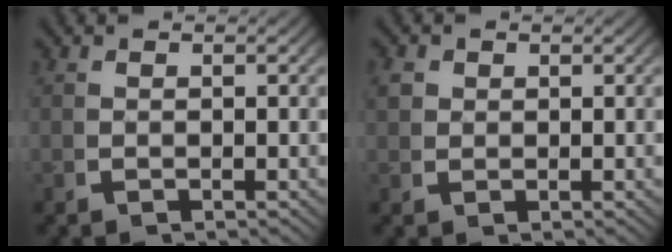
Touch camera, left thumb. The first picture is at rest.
{"total": 1.9, "force": [0.8, 1.5, 0.7], "torque": [-0.017, -0.006, 0.020]}